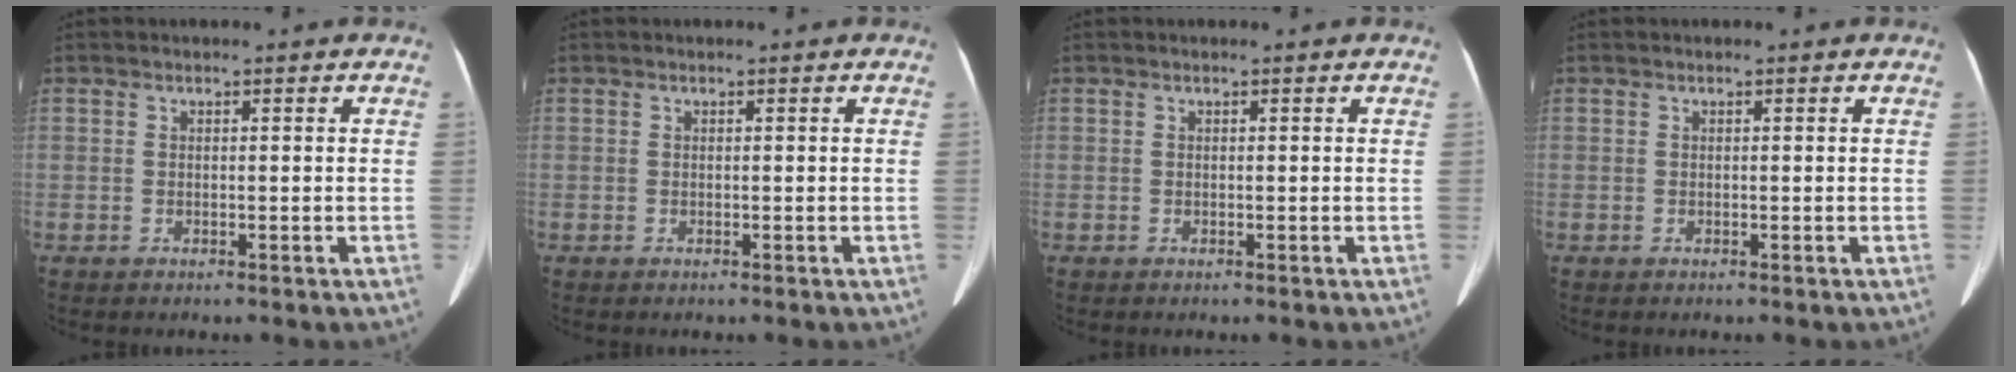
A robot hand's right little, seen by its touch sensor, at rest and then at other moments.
{"total": 0.0}
{"total": 0.0}
{"total": 0.0}